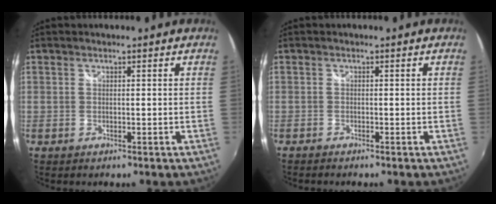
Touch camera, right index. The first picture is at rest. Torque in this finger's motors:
{"motor_torque": [0.04, -0.01, 0.00, -0.01]}